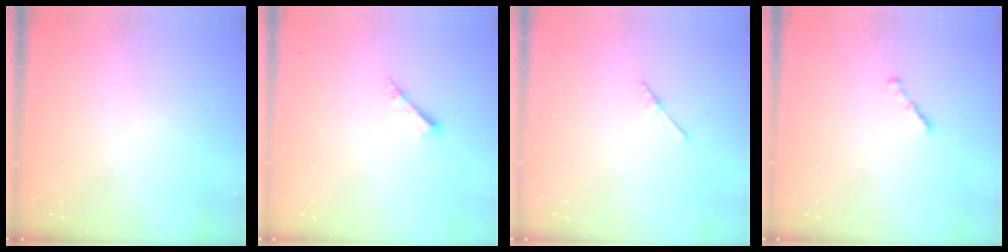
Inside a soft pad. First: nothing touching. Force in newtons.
{"total": 2.7, "press": 2.7, "slide": 0.3}
{"total": 1.9, "press": 1.8, "slide": 0.3}
{"total": 1.6, "press": 1.5, "slide": 0.5}